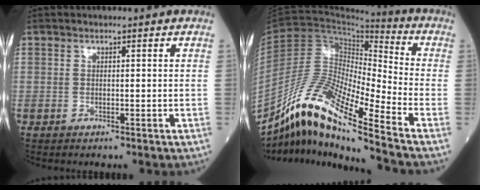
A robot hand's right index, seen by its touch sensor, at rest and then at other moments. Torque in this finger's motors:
{"motor_torque": [1.21, -0.92, 0.24, 0.07]}